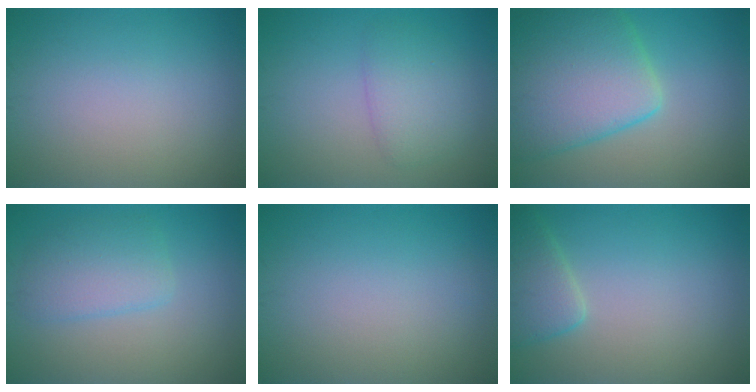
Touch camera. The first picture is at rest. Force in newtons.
{"total": 2.9, "press": 2.9, "slide": 0.2}
{"total": 9.6, "press": 9.6, "slide": 0.6}
{"total": 3.3, "press": 3.3, "slide": 0.1}
{"total": 0.0}
{"total": 3.0, "press": 3.0, "slide": 0.3}